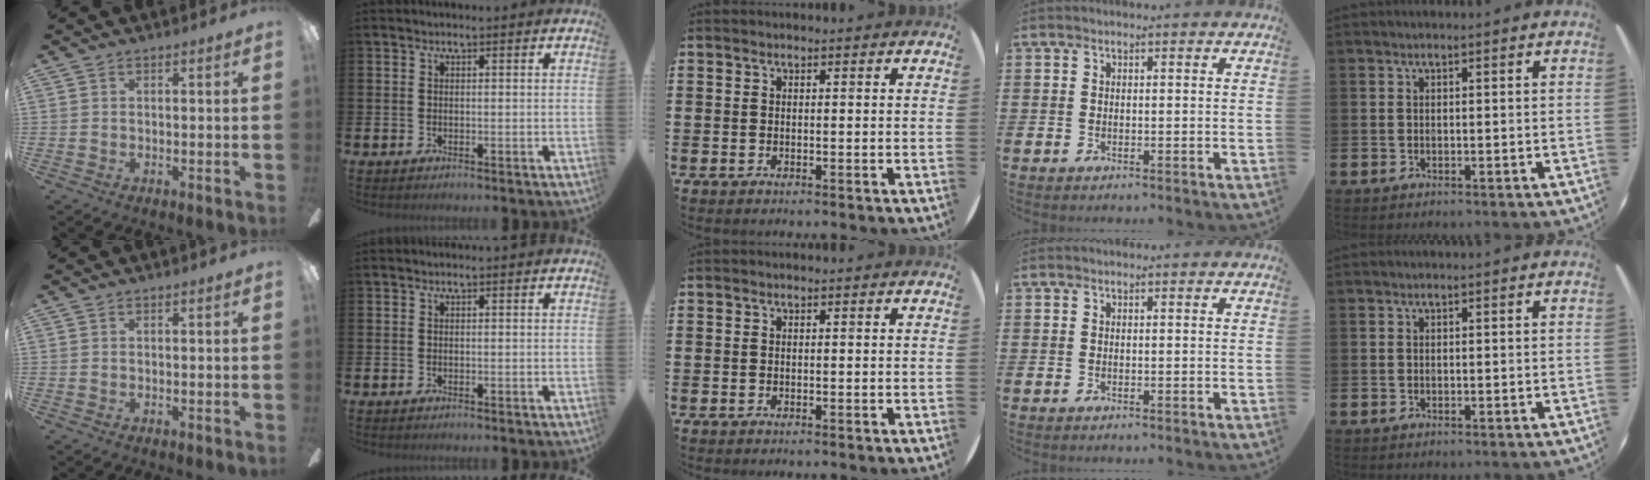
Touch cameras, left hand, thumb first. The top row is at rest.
{}